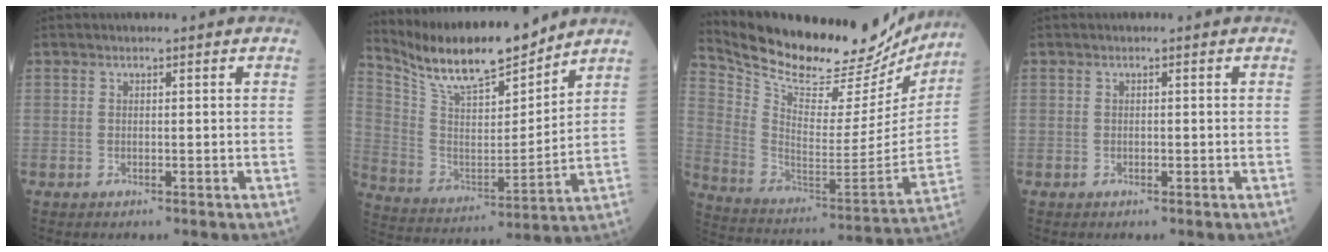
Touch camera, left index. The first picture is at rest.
{"total": 15.9, "force": [14.1, 2.5, 6.8], "torque": [-0.135, 0.001, 0.263]}
{"total": 27.5, "force": [24.5, 6.9, 10.4], "torque": [-0.184, -0.050, 0.354]}
{"total": 0.0}